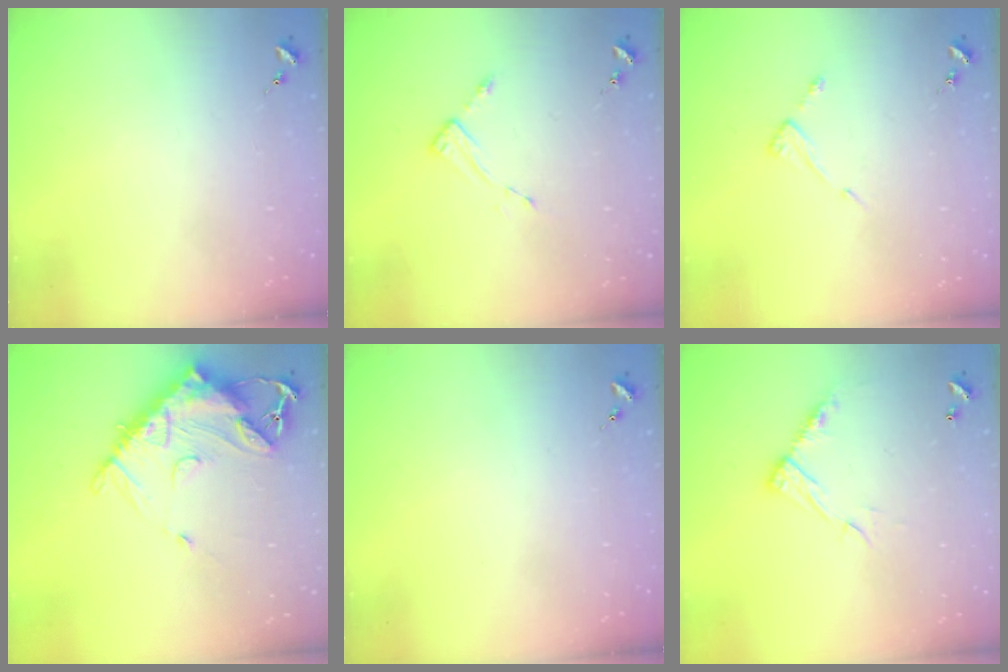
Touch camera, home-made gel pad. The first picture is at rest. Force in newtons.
{"total": 2.7, "press": 2.7, "slide": 0.4}
{"total": 3.6, "press": 3.6, "slide": 0.4}
{"total": 14.5, "press": 14.4, "slide": 1.4}
{"total": 0.0}
{"total": 10.6, "press": 10.6, "slide": 0.4}